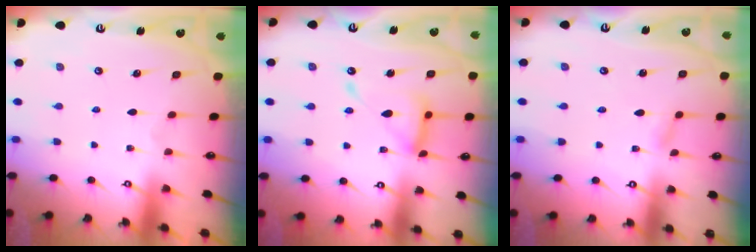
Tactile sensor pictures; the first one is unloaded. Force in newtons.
{"total": 13.2, "press": 13.1, "slide": 1.2}
{"total": 2.1, "press": 2.0, "slide": 0.2}